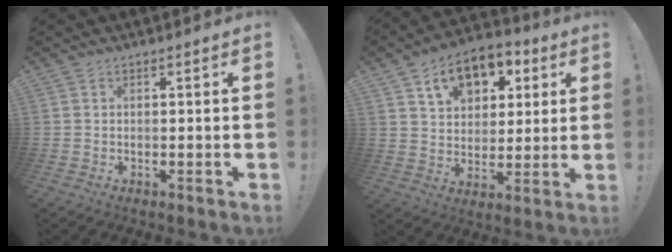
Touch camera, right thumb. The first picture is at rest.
{"total": 13.4, "force": [6.9, 9.2, 6.9], "torque": [-0.103, -0.031, 0.126]}